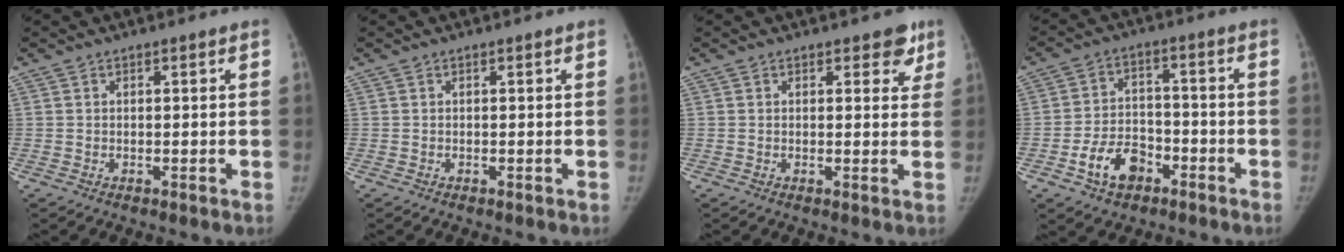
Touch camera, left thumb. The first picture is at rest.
{"total": 0.0}
{"total": 3.7, "force": [2.4, 2.2, 1.7], "torque": [0.019, -0.008, 0.024]}
{"total": 8.7, "force": [-4.4, 5.8, 4.8], "torque": [-0.066, 0.030, -0.075]}